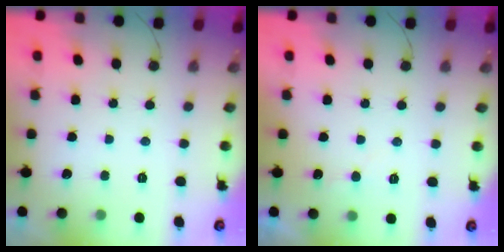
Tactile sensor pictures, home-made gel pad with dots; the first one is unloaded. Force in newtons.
{"total": 3.3, "press": 3.3, "slide": 0.3}